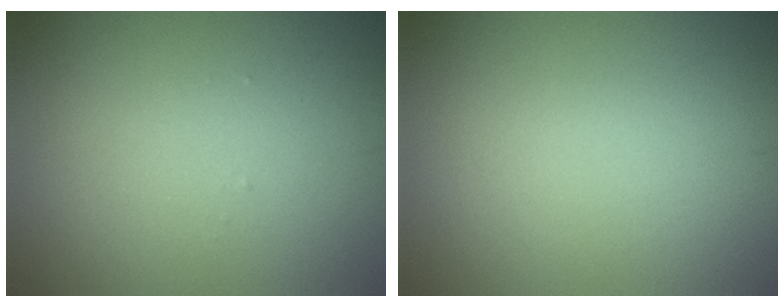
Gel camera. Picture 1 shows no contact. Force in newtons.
{"total": 0.0}